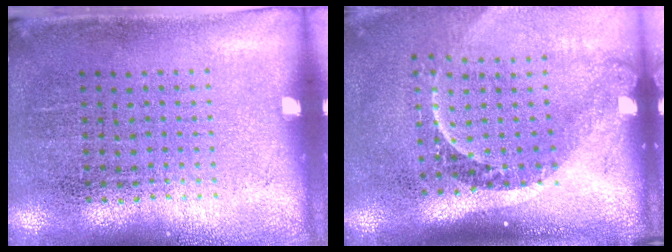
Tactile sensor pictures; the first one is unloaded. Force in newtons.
{"total": 2.3, "press": 1.5, "slide": 1.7}